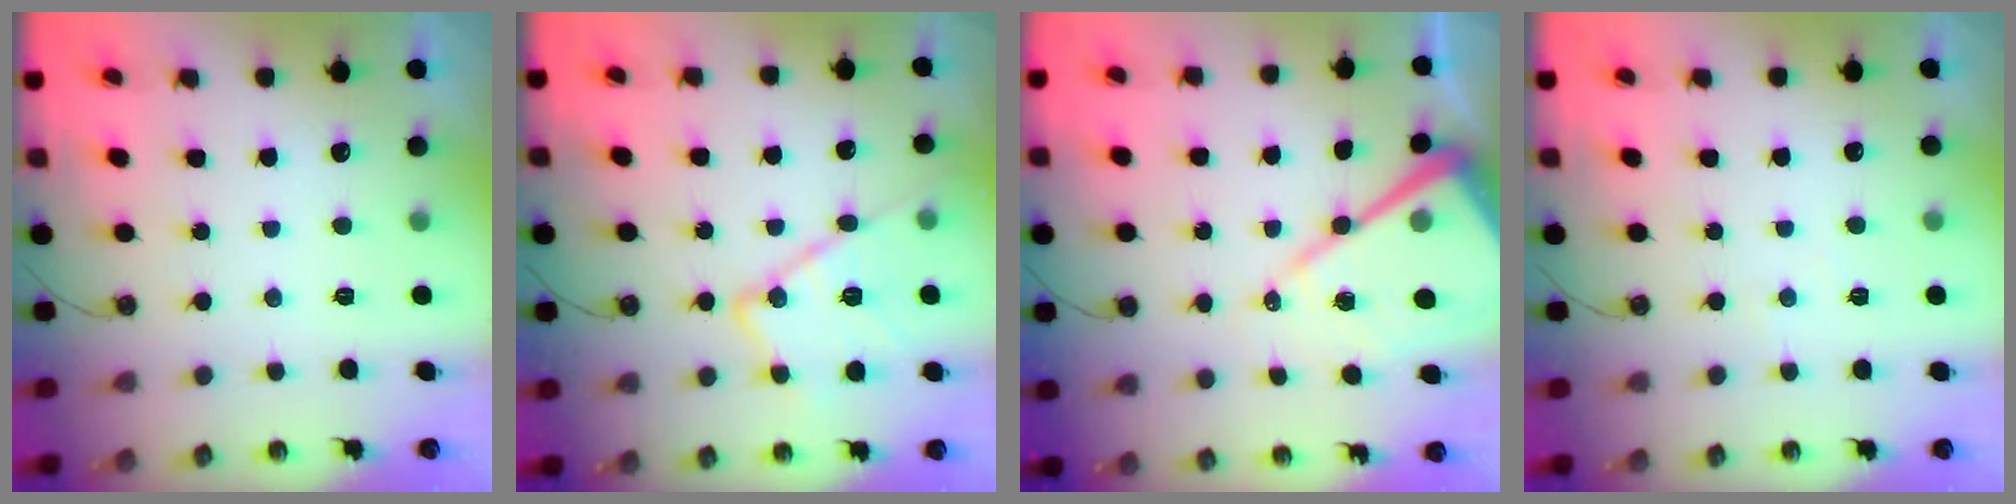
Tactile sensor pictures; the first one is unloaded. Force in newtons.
{"total": 16.8, "press": 16.7, "slide": 1.5}
{"total": 18.2, "press": 18.2, "slide": 1.6}
{"total": 2.7, "press": 2.7, "slide": 0.4}